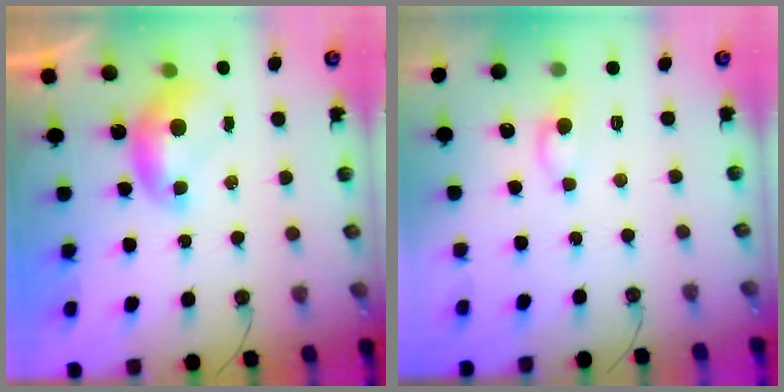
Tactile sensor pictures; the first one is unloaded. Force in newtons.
{"total": 1.7, "press": 1.6, "slide": 0.6}